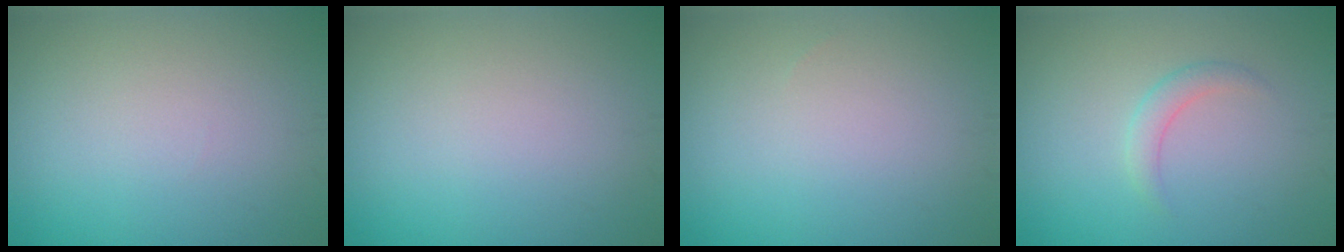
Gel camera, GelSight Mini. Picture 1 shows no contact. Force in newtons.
{"total": 0.0}
{"total": 0.0}
{"total": 1.5, "press": 1.5, "slide": 0.0}